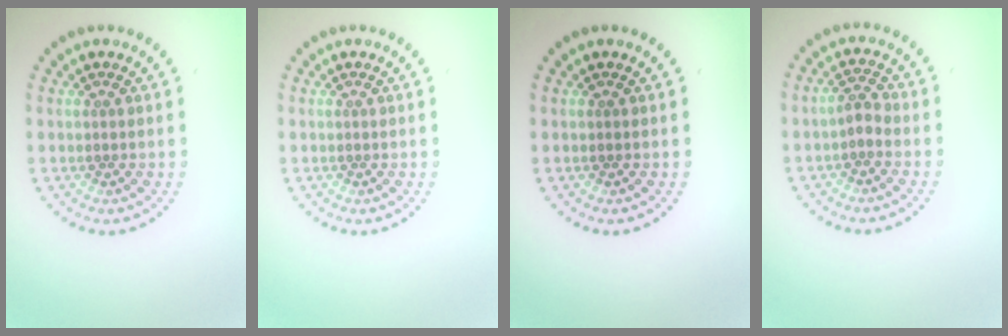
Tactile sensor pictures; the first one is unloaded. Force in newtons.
{"total": 0.0}
{"total": 0.0}
{"total": 1.5, "press": 1.3, "slide": 0.6}